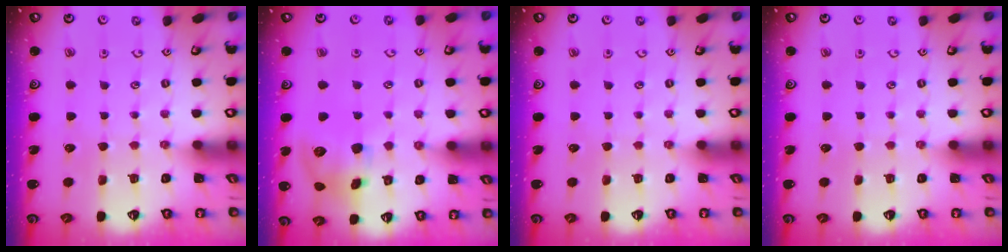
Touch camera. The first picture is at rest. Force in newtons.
{"total": 11.6, "press": 11.5, "slide": 1.8}
{"total": 0.0}
{"total": 0.0}